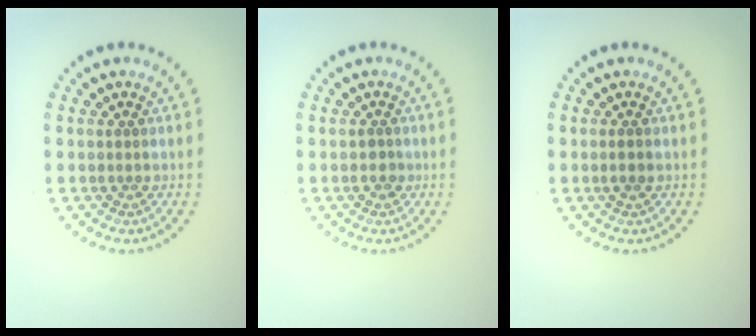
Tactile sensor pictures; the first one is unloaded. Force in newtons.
{"total": 0.9, "press": 0.9, "slide": 0.2}
{"total": 1.0, "press": 0.9, "slide": 0.4}